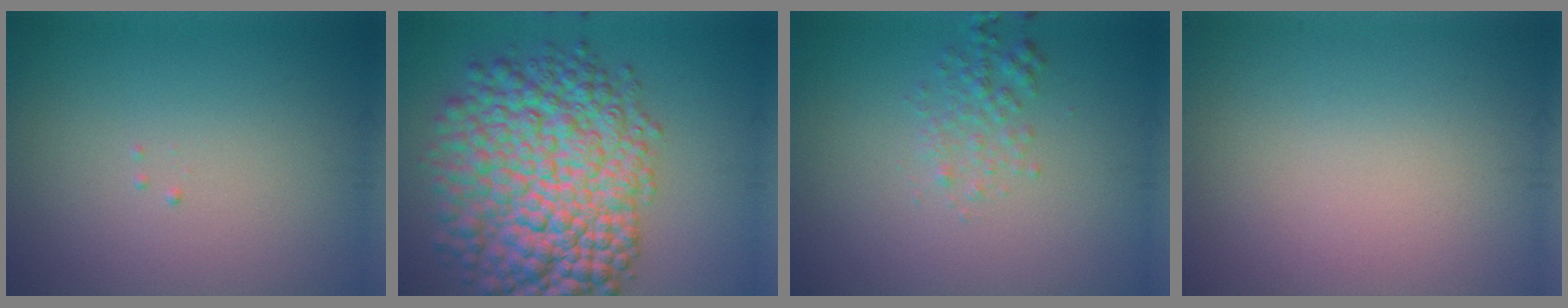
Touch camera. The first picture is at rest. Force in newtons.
{"total": 13.8, "press": 13.8, "slide": 0.4}
{"total": 1.8, "press": 1.8, "slide": 0.1}
{"total": 0.0}